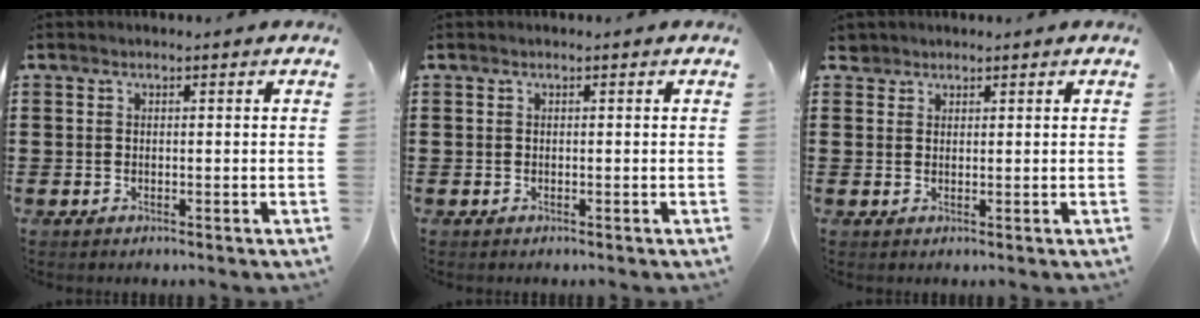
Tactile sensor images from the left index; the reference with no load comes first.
{"total": 0.0}
{"total": 1.6, "force": [1.4, 0.8, 0.2], "torque": [-0.008, 0.004, 0.027]}